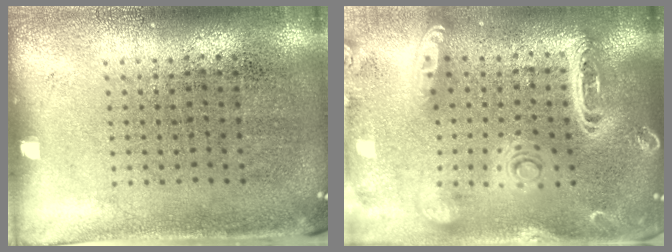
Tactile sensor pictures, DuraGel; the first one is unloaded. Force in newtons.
{"total": 3.1, "press": 2.6, "slide": 1.6}